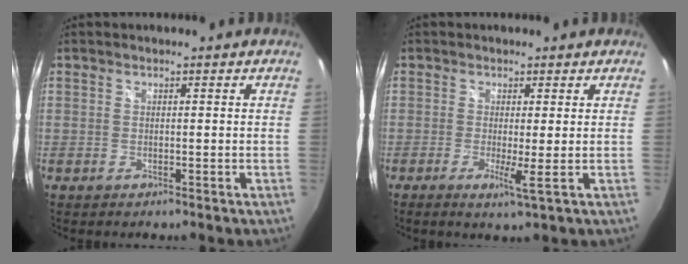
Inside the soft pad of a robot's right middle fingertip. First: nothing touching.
{"total": 2.8, "force": [-0.4, -0.4, 2.8], "torque": [-0.057, -0.011, -0.012]}